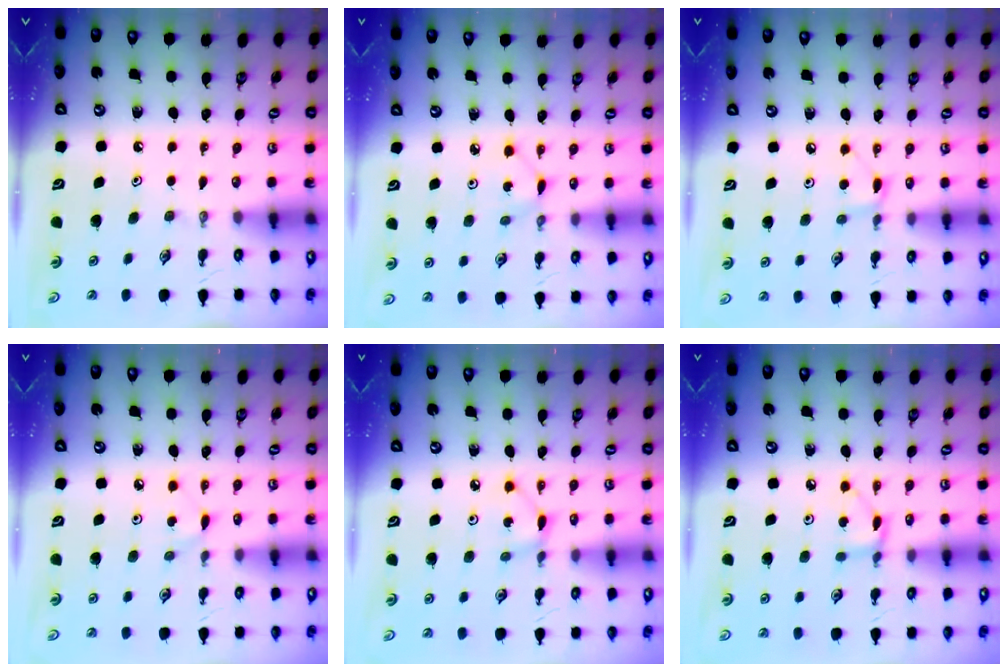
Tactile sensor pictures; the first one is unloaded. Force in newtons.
{"total": 3.1, "press": 3.1, "slide": 0.2}
{"total": 4.7, "press": 4.6, "slide": 0.6}
{"total": 3.0, "press": 3.0, "slide": 0.4}
{"total": 2.5, "press": 2.5, "slide": 0.1}
{"total": 4.0, "press": 3.9, "slide": 0.4}